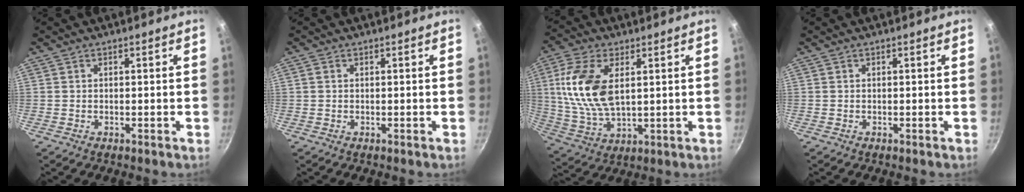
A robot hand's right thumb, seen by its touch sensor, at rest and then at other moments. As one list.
[{"total": 0.6, "force": [0.2, 0.5, 0.3], "torque": [-0.005, 0.002, 0.002]}, {"total": 14.1, "force": [3.3, 7.5, 11.5], "torque": [-0.228, -0.008, 0.070]}, {"total": 0.0}]